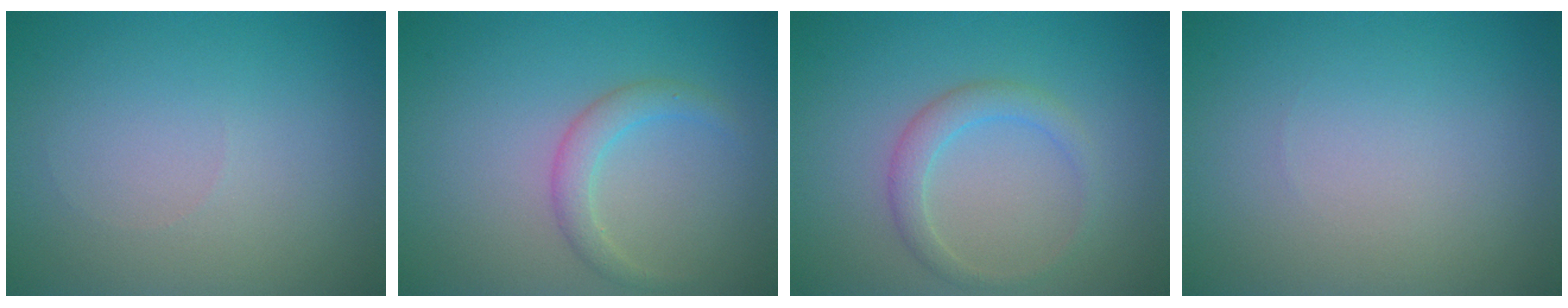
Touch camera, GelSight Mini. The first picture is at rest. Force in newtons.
{"total": 2.0, "press": 2.0, "slide": 0.2}
{"total": 2.2, "press": 2.2, "slide": 0.1}
{"total": 0.0}